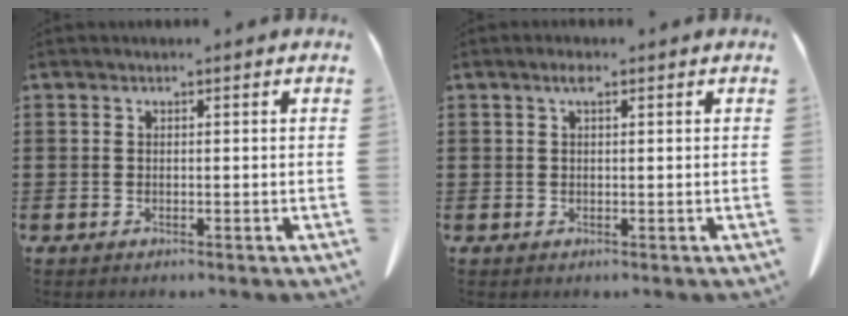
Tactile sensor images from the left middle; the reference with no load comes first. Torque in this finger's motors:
{"motor_torque": [0.17, 0.70, 0.07, 0.08]}